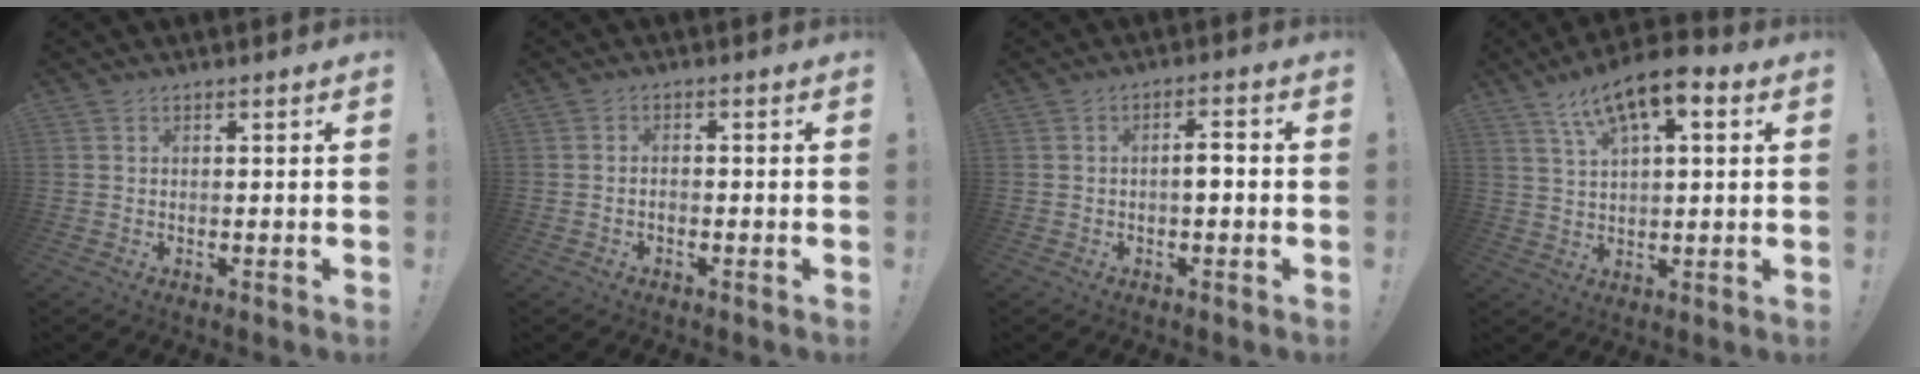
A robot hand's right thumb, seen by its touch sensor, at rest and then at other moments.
{"total": 1.0, "force": [-0.7, 0.4, 0.5], "torque": [-0.006, 0.005, -0.013]}
{"total": 3.7, "force": [-0.8, 1.1, 3.5], "torque": [-0.054, 0.005, -0.019]}
{"total": 10.5, "force": [5.5, 3.6, 8.2], "torque": [-0.139, -0.022, 0.100]}